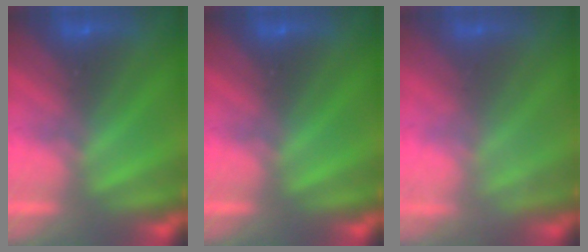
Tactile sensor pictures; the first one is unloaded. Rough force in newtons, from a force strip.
{"total": 0.0}
{"total": 2.7}